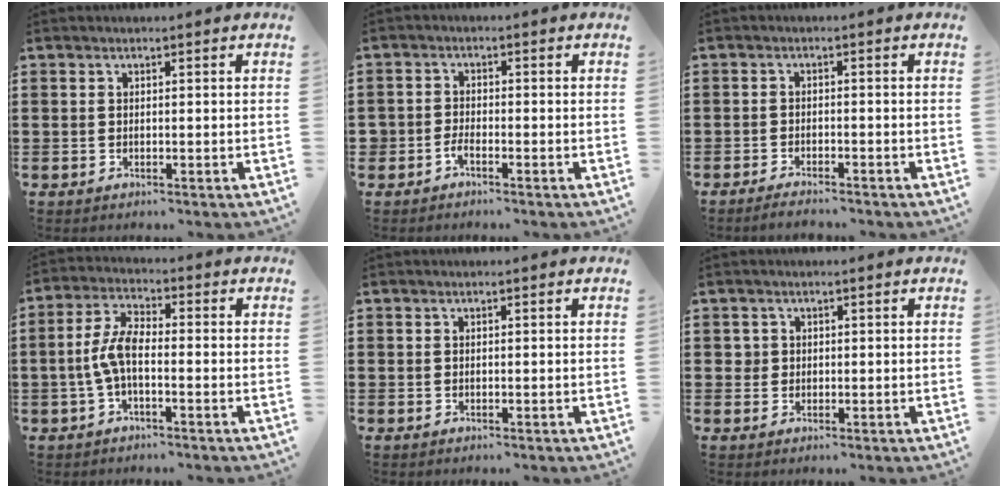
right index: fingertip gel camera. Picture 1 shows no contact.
{"total": 1.8, "force": [-1.6, 0.6, 0.6], "torque": [-0.016, -0.002, -0.032]}
{"total": 2.0, "force": [-2.0, -0.1, 0.3], "torque": [-0.008, -0.002, -0.039]}
{"total": 5.8, "force": [-1.3, 2.1, 5.3], "torque": [-0.128, -0.005, -0.033]}
{"total": 0.0}
{"total": 1.3, "force": [0.4, 1.2, 0.3], "torque": [-0.010, 0.007, 0.009]}